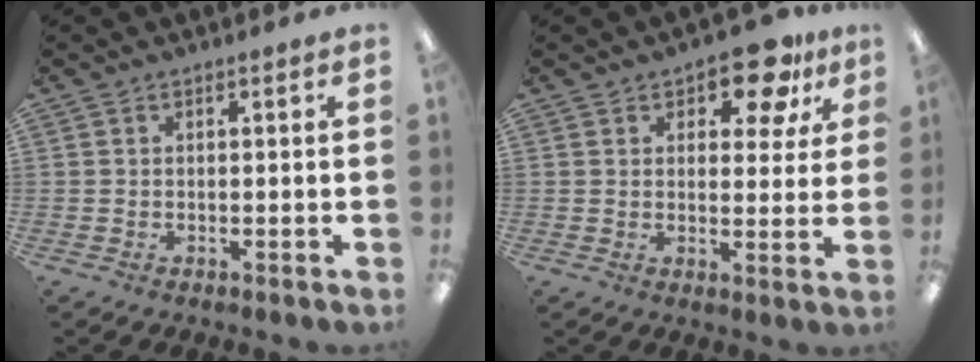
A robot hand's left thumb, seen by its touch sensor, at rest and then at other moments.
{"total": 10.2, "force": [6.7, 4.8, 5.9], "torque": [-0.062, -0.036, 0.112]}